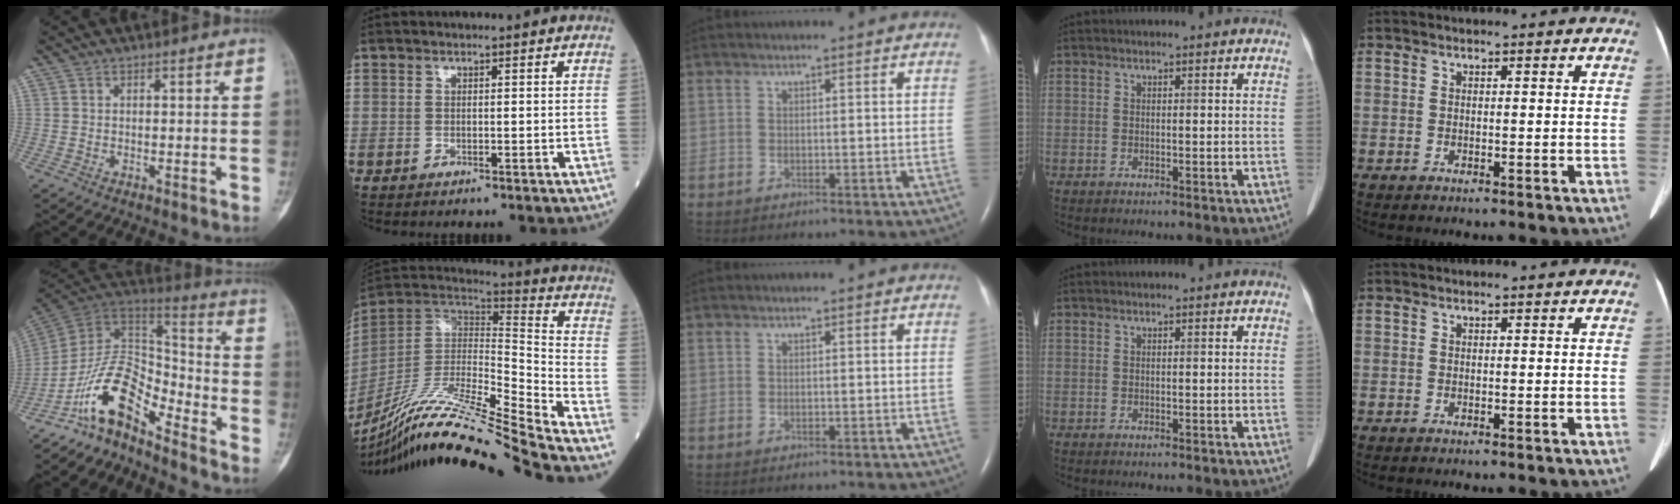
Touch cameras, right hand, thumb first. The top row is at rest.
{"thumb": {"total": 13.6, "force": [-9.6, 5.6, 7.7], "torque": [-0.115, 0.105, -0.188]}, "index": {"total": 24.1, "force": [-20.4, -1.9, 12.6], "torque": [-0.247, -0.028, -0.370]}}